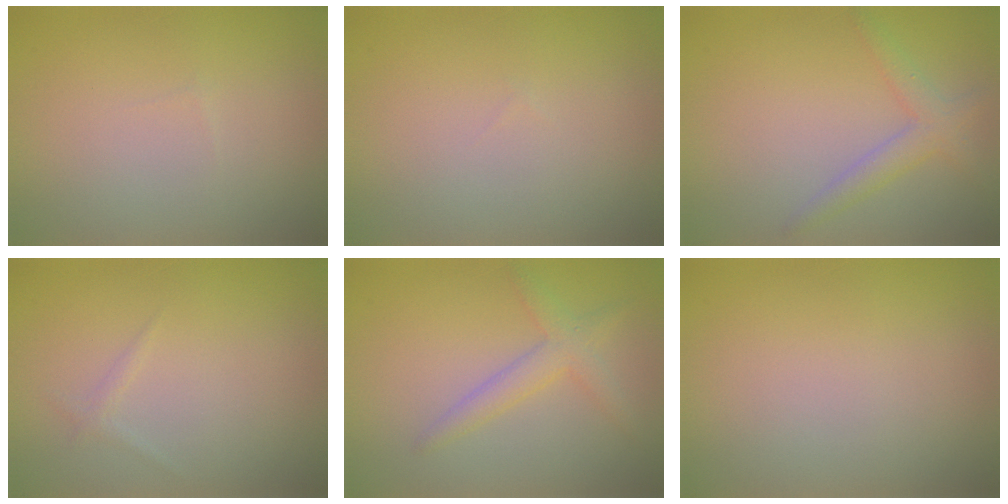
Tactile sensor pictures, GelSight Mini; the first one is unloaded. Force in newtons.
{"total": 0.0}
{"total": 2.4, "press": 2.4, "slide": 0.2}
{"total": 0.6, "press": 0.6, "slide": 0.1}
{"total": 2.5, "press": 2.5, "slide": 0.1}
{"total": 0.0}